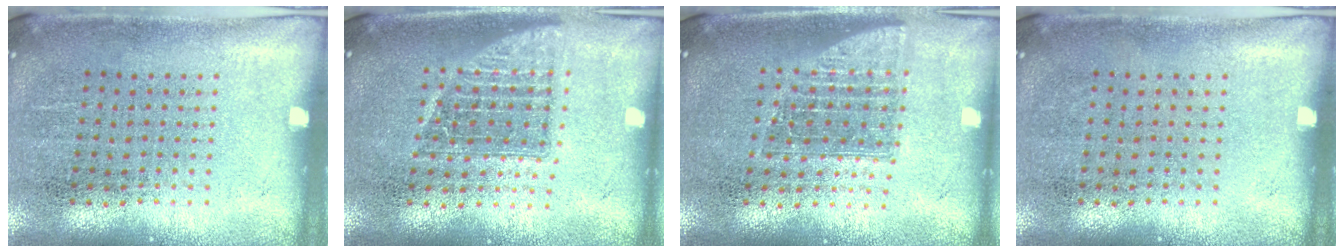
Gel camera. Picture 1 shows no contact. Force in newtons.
{"total": 1.4, "press": 1.1, "slide": 0.8}
{"total": 1.5, "press": 1.2, "slide": 1.0}
{"total": 0.0}